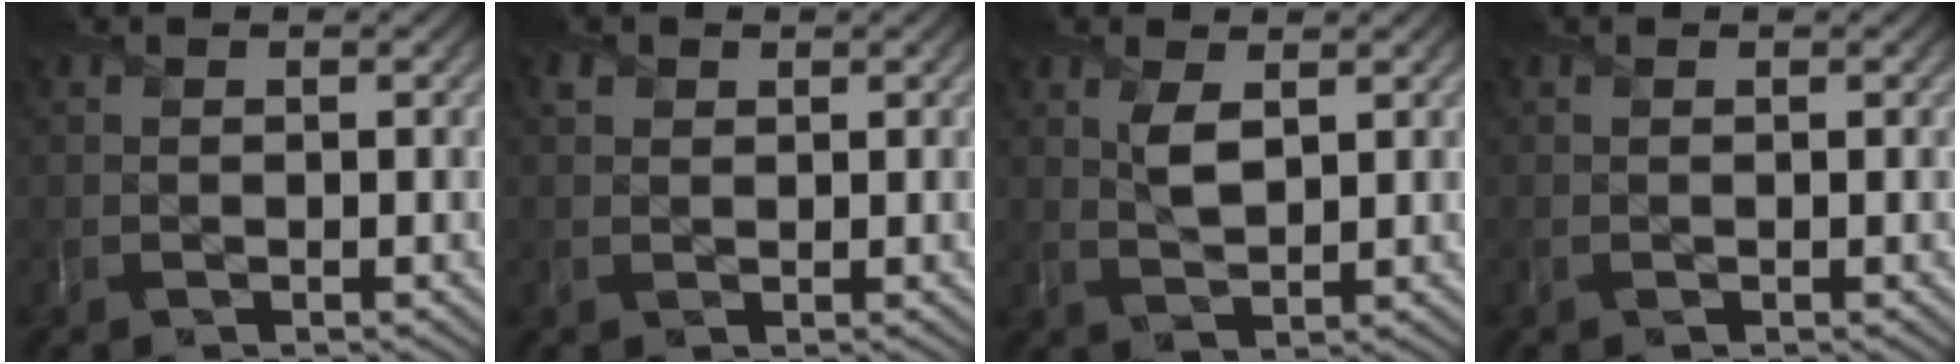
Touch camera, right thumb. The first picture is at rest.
{"total": 1.0, "force": [0.6, 0.8, 0.0], "torque": [0.000, 0.001, 0.013]}
{"total": 2.9, "force": [1.3, 1.3, 2.3], "torque": [-0.051, -0.002, 0.030]}
{"total": 0.0}